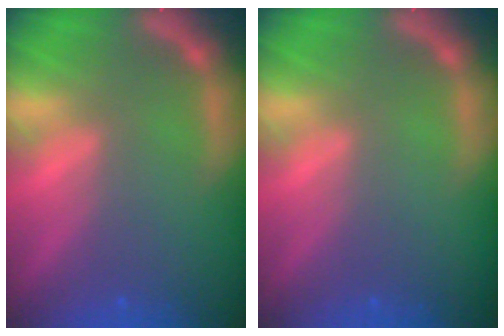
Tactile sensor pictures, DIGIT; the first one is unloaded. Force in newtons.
{"total": 0.0}